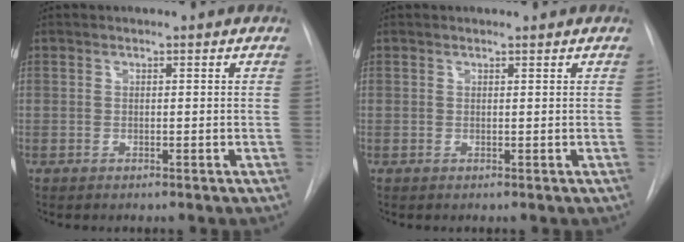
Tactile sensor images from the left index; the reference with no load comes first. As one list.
[{"total": 0.0}]